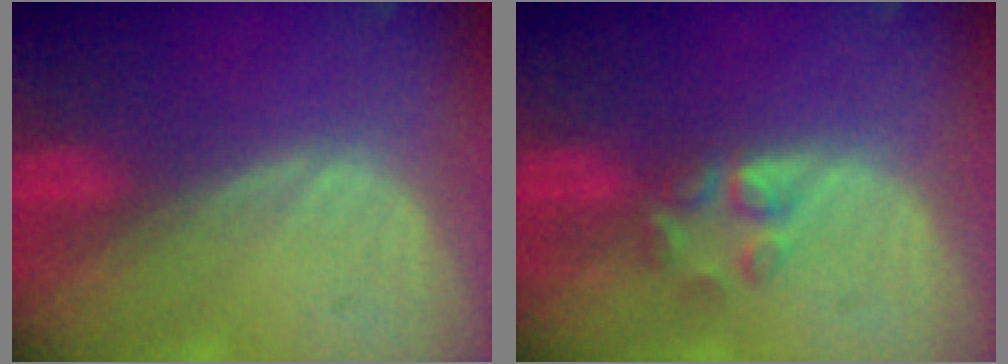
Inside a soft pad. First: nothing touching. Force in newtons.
{"total": 2.9, "press": 2.9, "slide": 0.3}